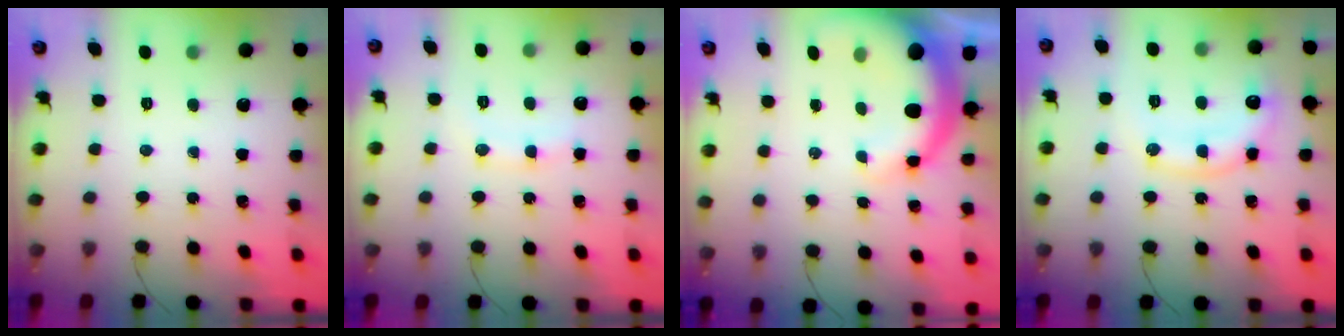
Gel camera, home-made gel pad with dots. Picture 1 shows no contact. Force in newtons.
{"total": 6.8, "press": 6.7, "slide": 1.2}
{"total": 8.8, "press": 8.6, "slide": 2.1}
{"total": 11.9, "press": 11.9, "slide": 1.0}